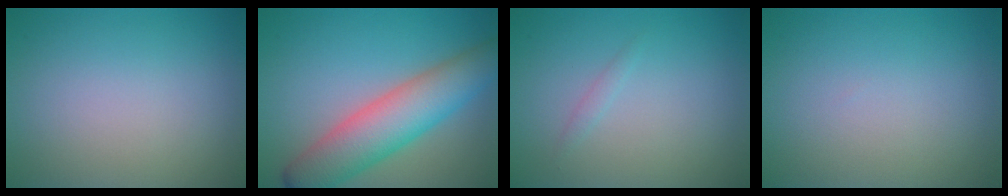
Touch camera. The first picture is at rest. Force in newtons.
{"total": 7.5, "press": 7.5, "slide": 0.3}
{"total": 0.7, "press": 0.7, "slide": 0.0}
{"total": 0.0}